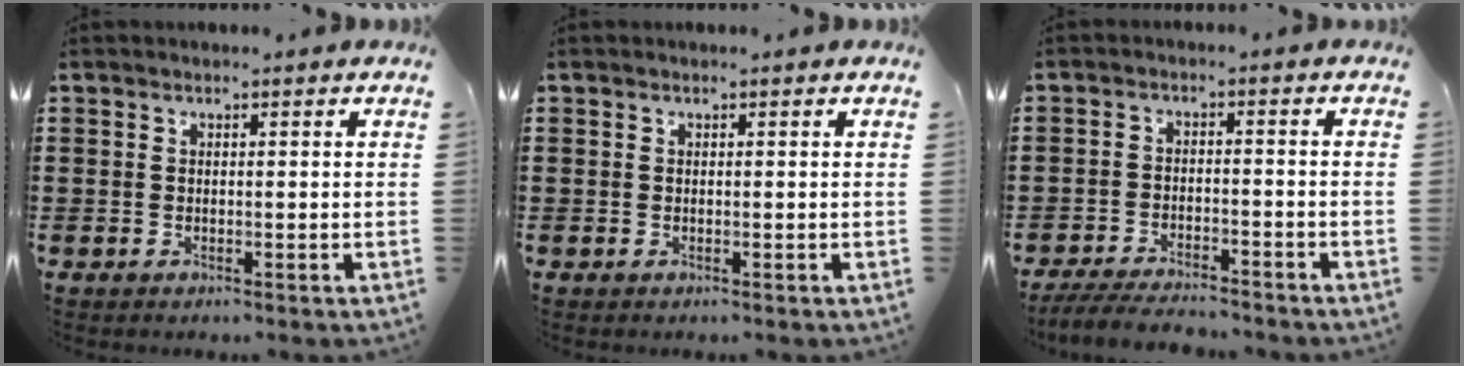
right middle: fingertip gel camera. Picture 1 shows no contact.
{"total": 0.0}
{"total": 4.5, "force": [-4.3, 0.5, 1.2], "torque": [-0.027, -0.002, -0.088]}